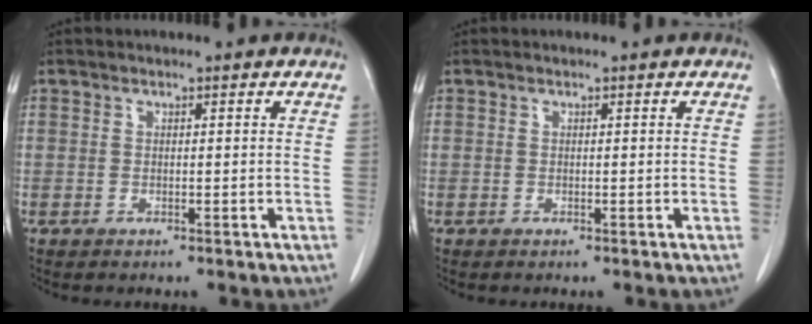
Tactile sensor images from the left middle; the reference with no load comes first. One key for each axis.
{"total": 0.0}